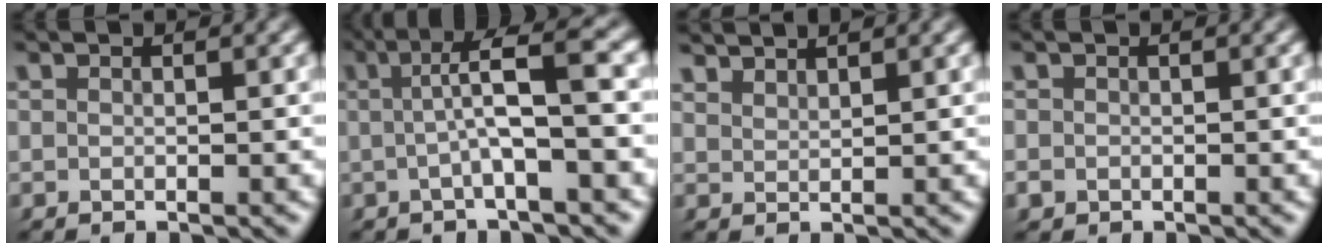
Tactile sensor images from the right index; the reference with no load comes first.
{"total": 4.8, "force": [0.3, 0.6, 4.7], "torque": [-0.072, 0.017, -0.002]}
{"total": 2.4, "force": [2.3, -0.2, 0.1], "torque": [-0.005, 0.003, 0.045]}
{"total": 1.2, "force": [-0.5, 1.1, 0.1], "torque": [-0.010, -0.007, -0.008]}